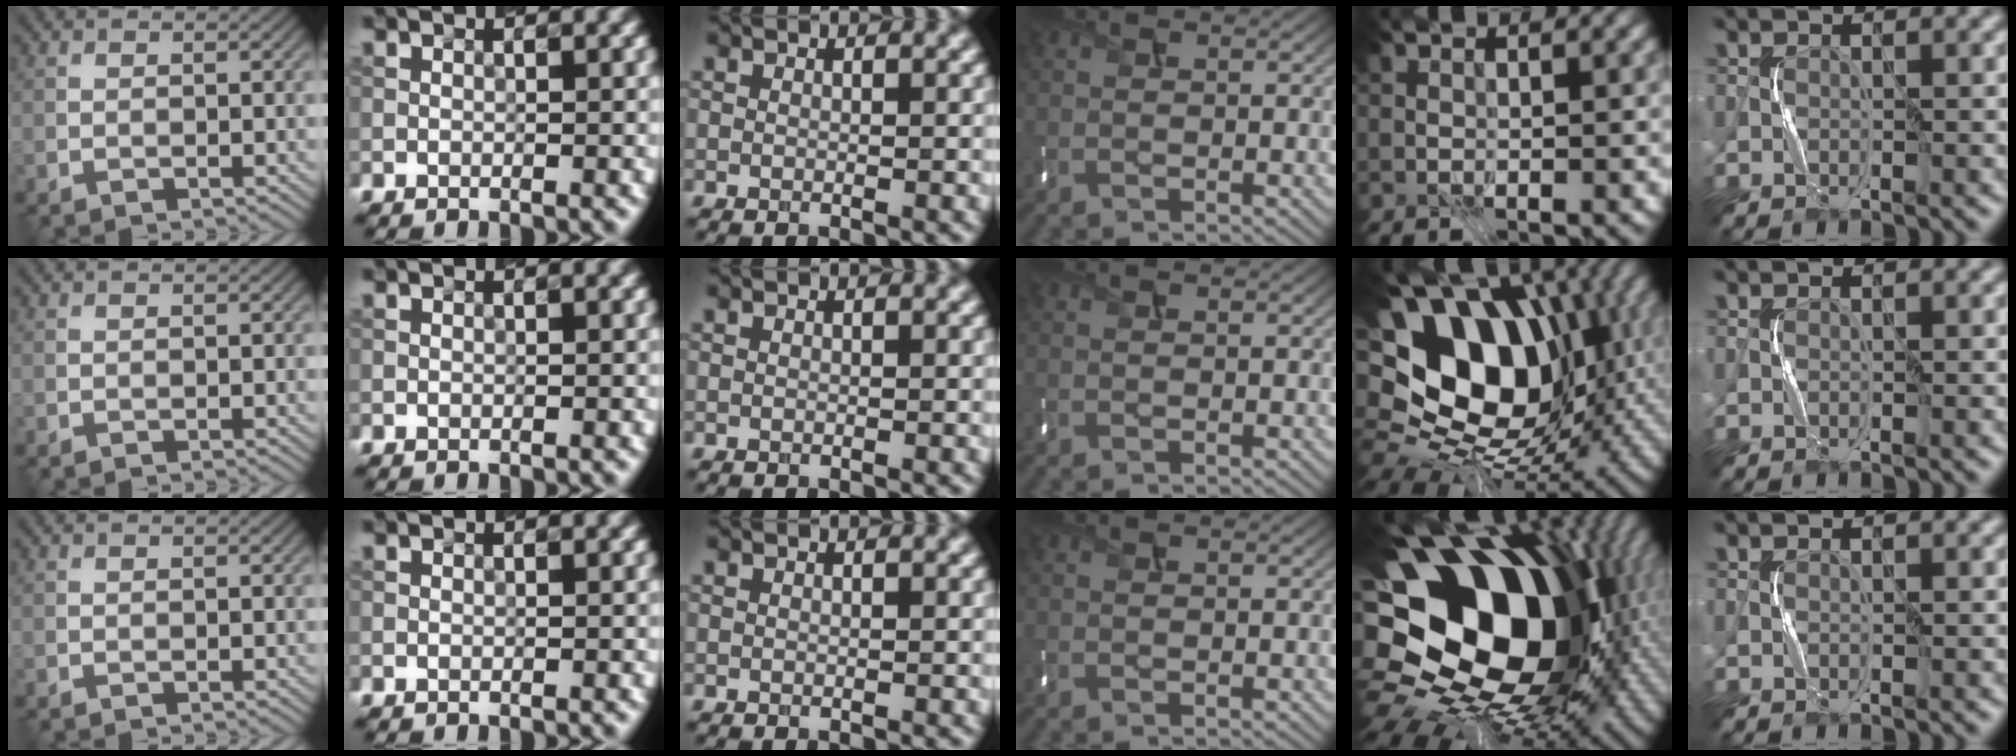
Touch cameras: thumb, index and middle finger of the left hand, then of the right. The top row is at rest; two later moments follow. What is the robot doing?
{"motion": "press", "object": "mouse"}